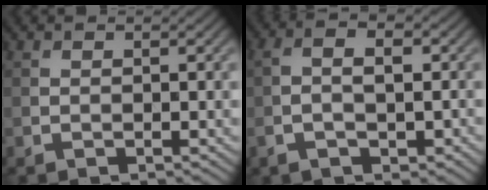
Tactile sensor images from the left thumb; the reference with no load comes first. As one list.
[{"total": 5.0, "force": [-1.0, 2.3, 4.3], "torque": [-0.085, 0.003, -0.019]}]